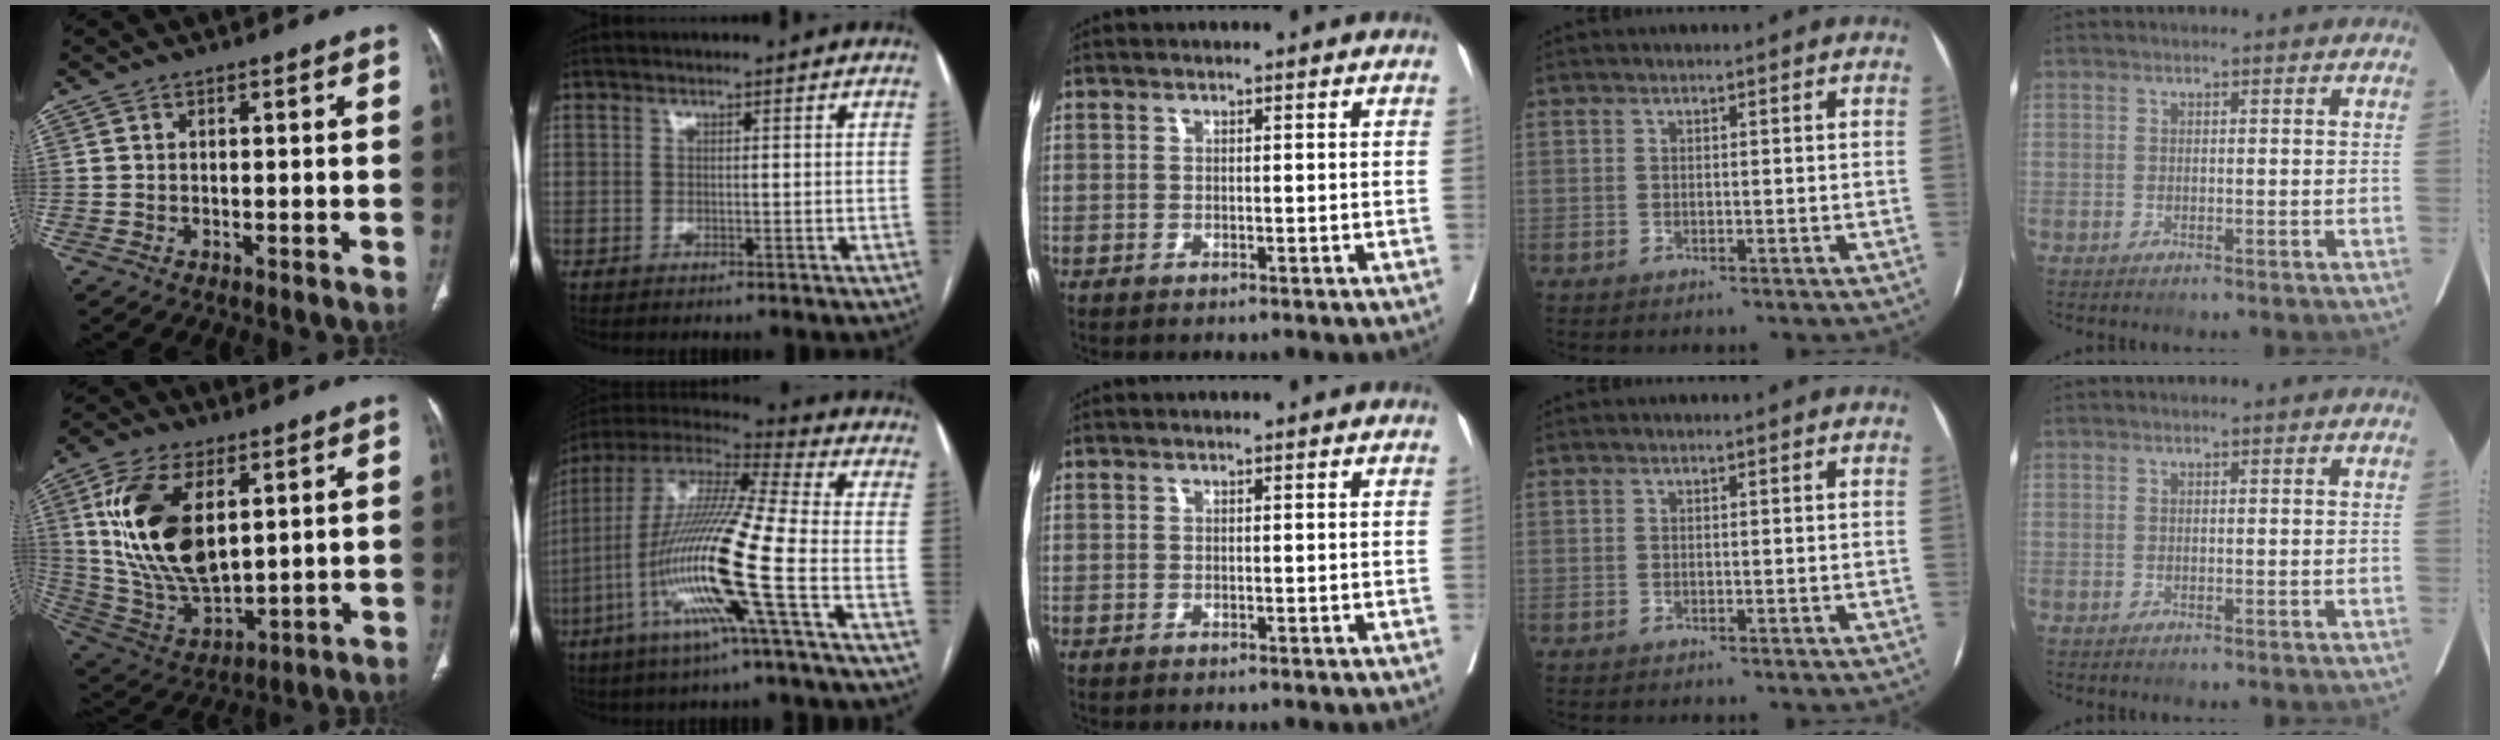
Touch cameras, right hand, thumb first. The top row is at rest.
{"thumb": {"total": 20.0, "force": [5.6, 10.6, 15.9], "torque": [-0.295, -0.024, 0.116]}, "index": {"total": 18.4, "force": [-5.7, -0.6, 17.5], "torque": [-0.352, -0.011, -0.120]}}